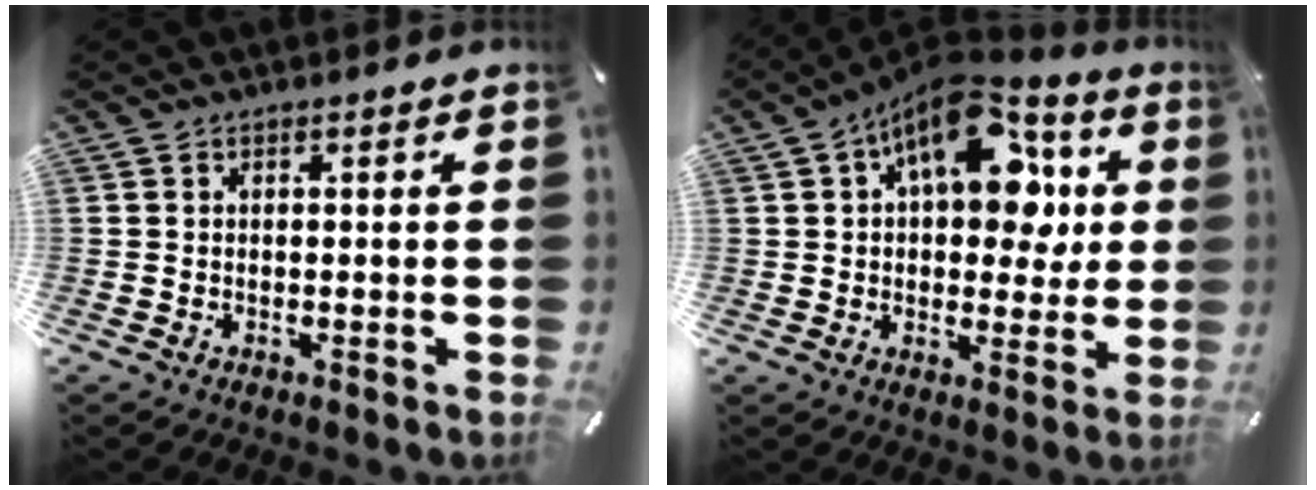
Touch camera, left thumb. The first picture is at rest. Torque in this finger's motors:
{"motor_torque": [2.50, 2.51, 1.60, -1.17, 0.22]}